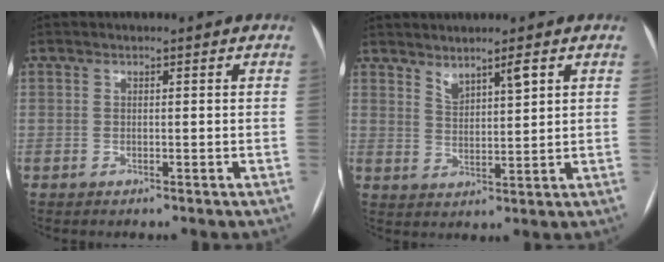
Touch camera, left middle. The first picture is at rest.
{"total": 3.8, "force": [2.7, 0.5, 2.6], "torque": [-0.050, 0.000, 0.054]}